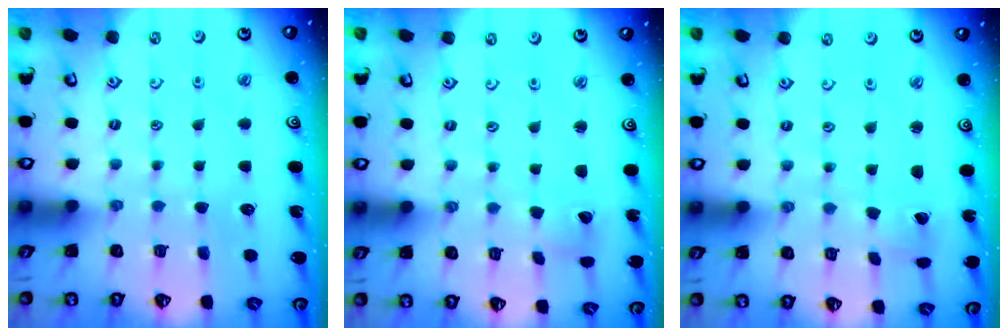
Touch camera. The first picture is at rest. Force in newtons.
{"total": 2.7, "press": 2.7, "slide": 0.3}
{"total": 1.5, "press": 1.5, "slide": 0.0}